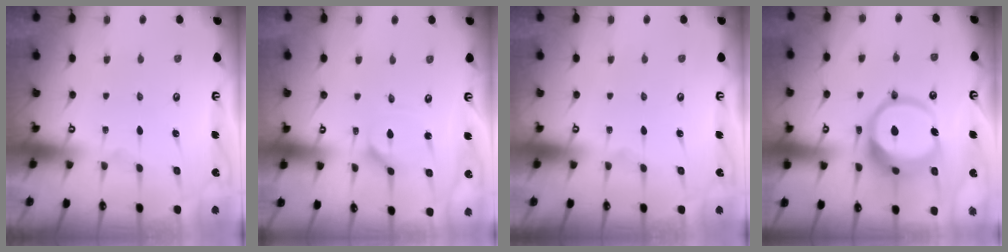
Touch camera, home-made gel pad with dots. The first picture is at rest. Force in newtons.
{"total": 4.4, "press": 4.4, "slide": 0.5}
{"total": 0.0}
{"total": 14.3, "press": 14.2, "slide": 1.9}